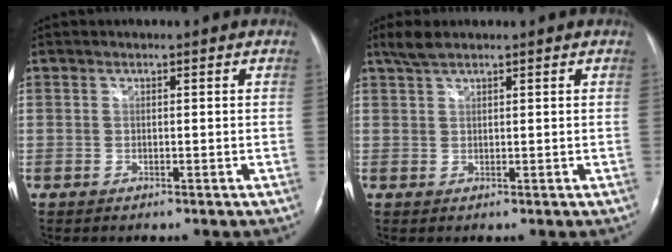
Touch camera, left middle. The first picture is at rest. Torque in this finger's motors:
{"motor_torque": [0.29, 0.01, -0.06, 0.03]}